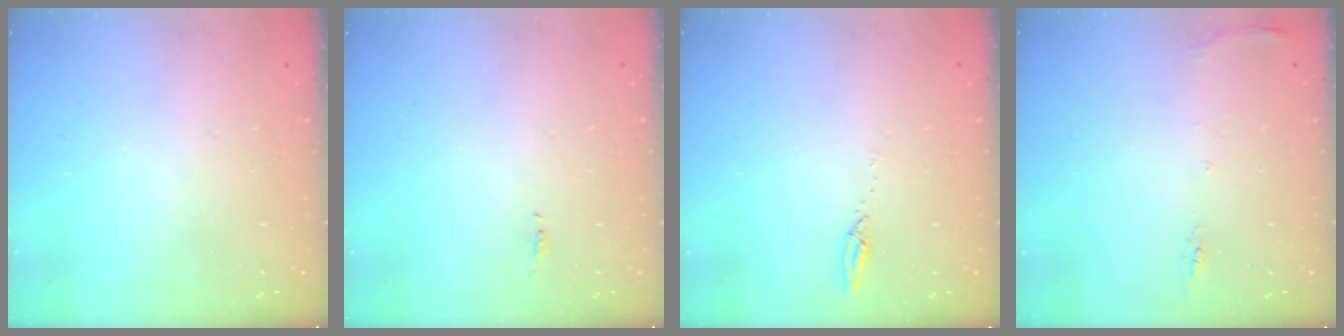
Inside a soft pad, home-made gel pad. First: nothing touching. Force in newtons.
{"total": 13.4, "press": 4.9, "slide": 12.4}
{"total": 3.9, "press": 3.9, "slide": 0.4}
{"total": 5.8, "press": 5.8, "slide": 0.5}